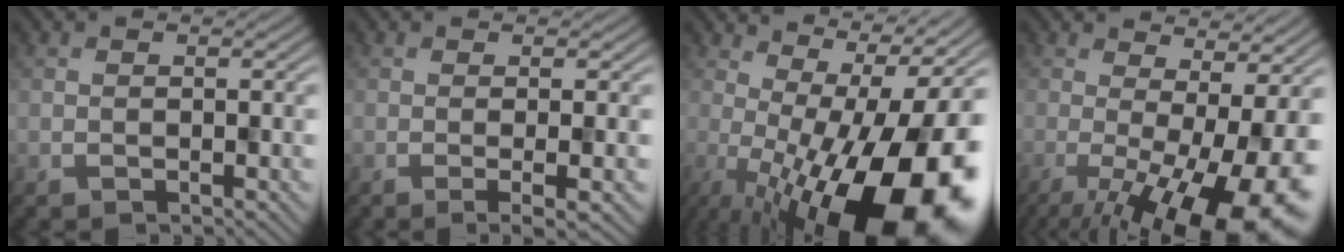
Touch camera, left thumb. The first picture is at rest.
{"total": 3.7, "force": [-1.2, 0.6, 3.4], "torque": [-0.045, 0.006, -0.018]}
{"total": 19.4, "force": [-4.4, 7.6, 17.3], "torque": [-0.236, -0.009, -0.066]}
{"total": 14.2, "force": [-4.6, 4.5, 12.7], "torque": [-0.179, -0.019, -0.054]}